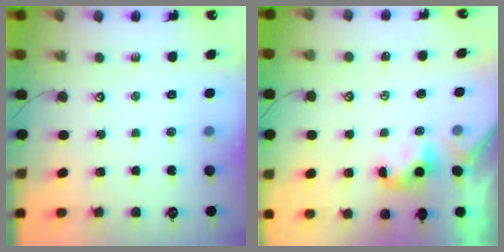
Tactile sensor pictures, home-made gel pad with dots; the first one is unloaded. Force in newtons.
{"total": 1.1, "press": 1.1, "slide": 0.2}